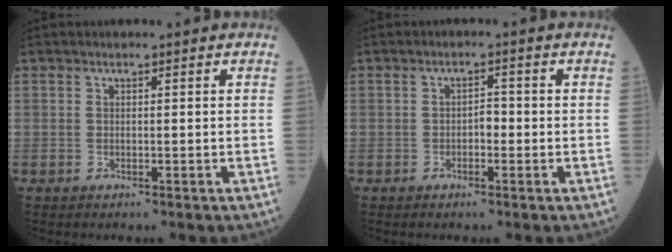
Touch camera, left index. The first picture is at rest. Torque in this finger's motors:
{"motor_torque": [-0.05, 0.10, 0.01, 0.00]}